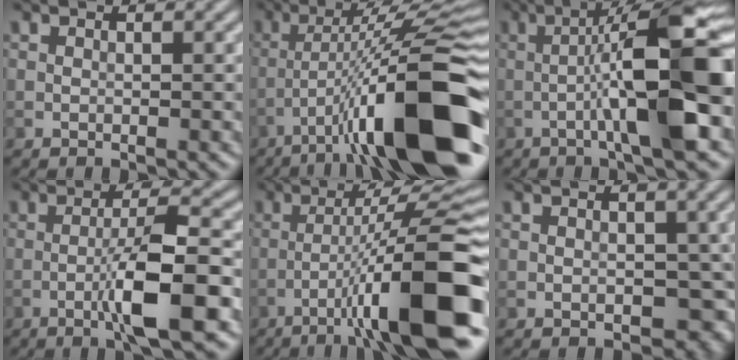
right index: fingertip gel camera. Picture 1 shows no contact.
{"total": 14.0, "force": [-6.5, 2.7, 12.1], "torque": [-0.198, 0.012, -0.096]}
{"total": 12.2, "force": [-1.8, 1.8, 12.0], "torque": [-0.185, 0.024, -0.028]}
{"total": 6.8, "force": [-2.5, 0.9, 6.3], "torque": [-0.108, 0.013, -0.044]}
{"total": 12.8, "force": [-5.3, 1.6, 11.6], "torque": [-0.174, 0.015, -0.077]}
{"total": 3.3, "force": [-0.9, 2.2, 2.3], "torque": [-0.023, -0.009, -0.008]}